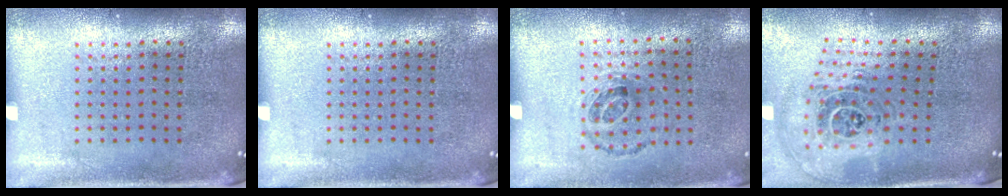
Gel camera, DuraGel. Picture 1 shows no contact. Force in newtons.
{"total": 0.0}
{"total": 1.0, "press": 0.7, "slide": 0.7}
{"total": 1.7, "press": 1.4, "slide": 1.0}